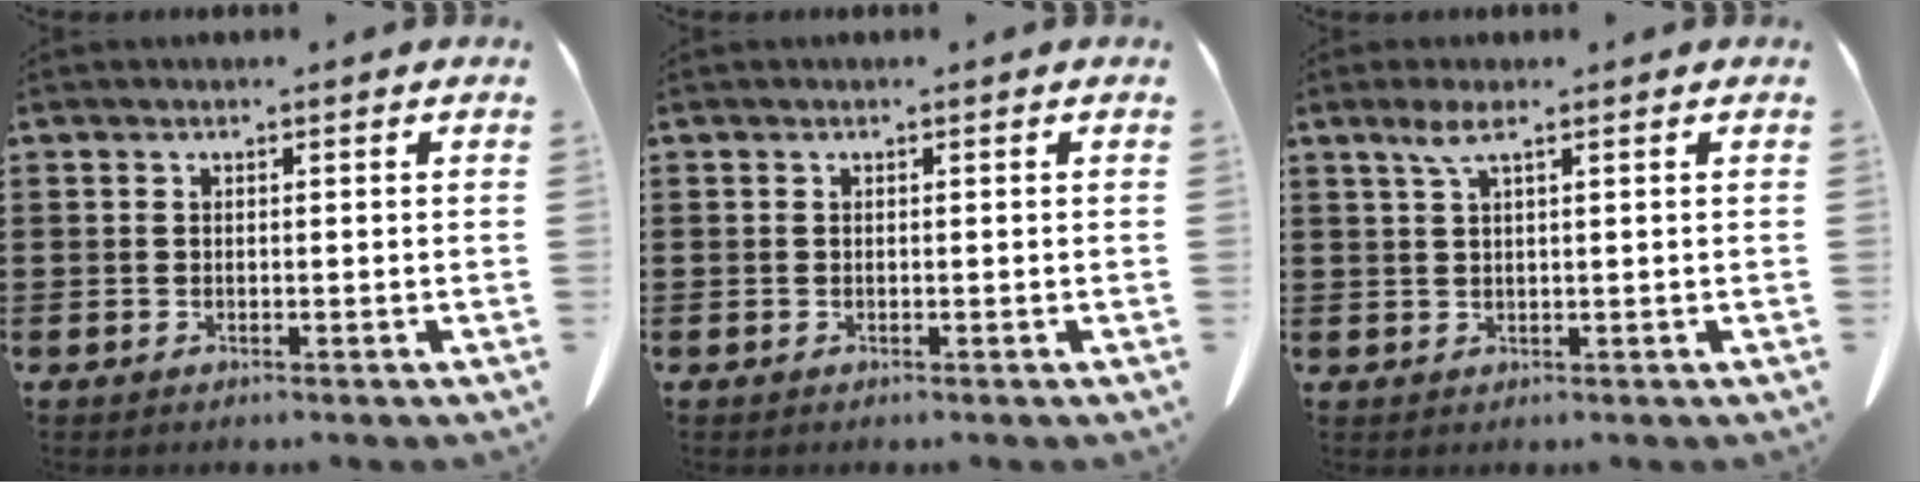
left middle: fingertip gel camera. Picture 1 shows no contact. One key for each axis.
{"total": 0.0}
{"total": 2.8, "fx": 1.5, "fy": 0.3, "fz": 2.3, "tx": -0.051, "ty": 0.003, "tz": 0.025}